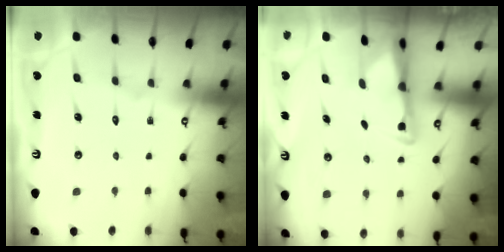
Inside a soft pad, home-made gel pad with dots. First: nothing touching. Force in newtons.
{"total": 2.9, "press": 2.8, "slide": 0.6}